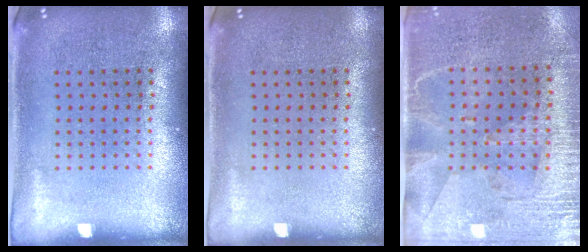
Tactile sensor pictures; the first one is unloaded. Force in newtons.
{"total": 0.0}
{"total": 2.9, "press": 2.6, "slide": 1.4}